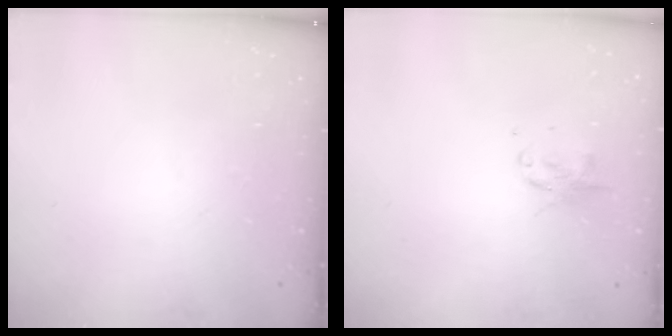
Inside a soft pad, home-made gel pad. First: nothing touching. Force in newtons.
{"total": 2.5, "press": 2.5, "slide": 0.6}